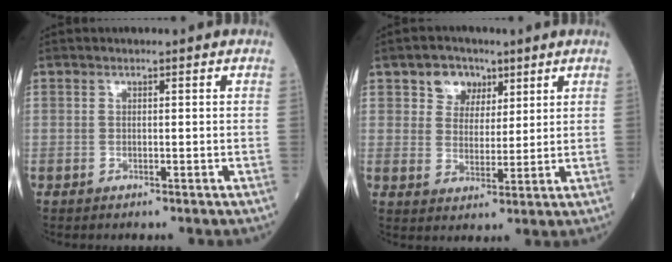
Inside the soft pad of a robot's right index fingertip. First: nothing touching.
{"total": 5.6, "force": [3.1, 4.2, 1.8], "torque": [-0.032, 0.014, 0.055]}